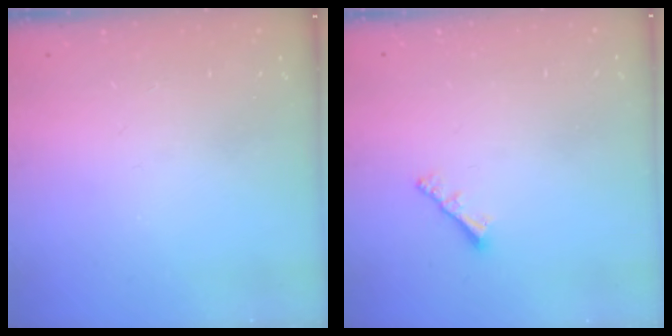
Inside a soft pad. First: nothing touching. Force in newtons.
{"total": 2.0, "press": 2.0, "slide": 0.5}